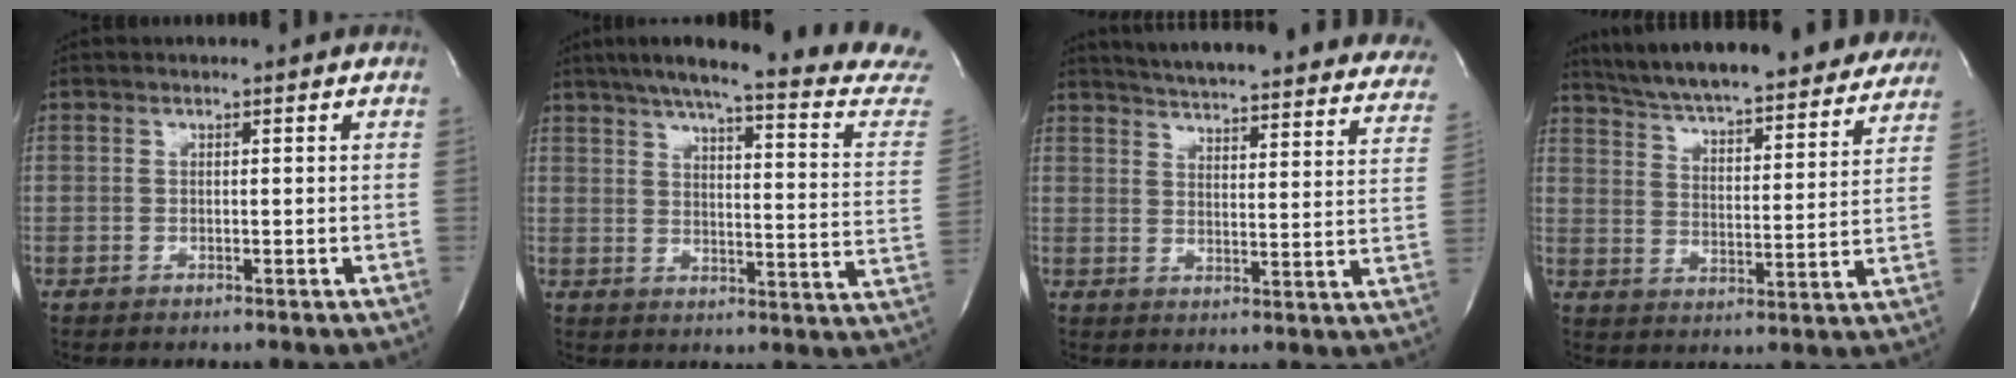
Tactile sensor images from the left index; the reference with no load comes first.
{"total": 25.5, "force": [22.3, 0.6, 12.4], "torque": [-0.180, -0.063, 0.270]}
{"total": 32.5, "force": [29.6, 4.6, 12.4], "torque": [-0.193, -0.079, 0.345]}
{"total": 28.2, "force": [25.3, 5.1, 11.2], "torque": [-0.182, -0.026, 0.332]}